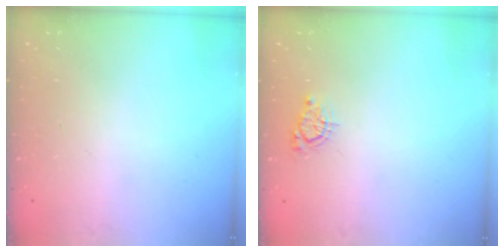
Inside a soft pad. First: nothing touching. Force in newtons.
{"total": 5.7, "press": 5.6, "slide": 0.6}